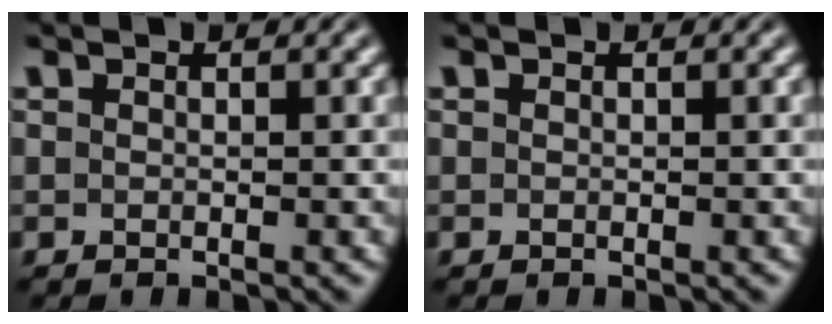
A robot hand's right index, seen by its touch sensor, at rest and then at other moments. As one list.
[{"total": 0.0}]